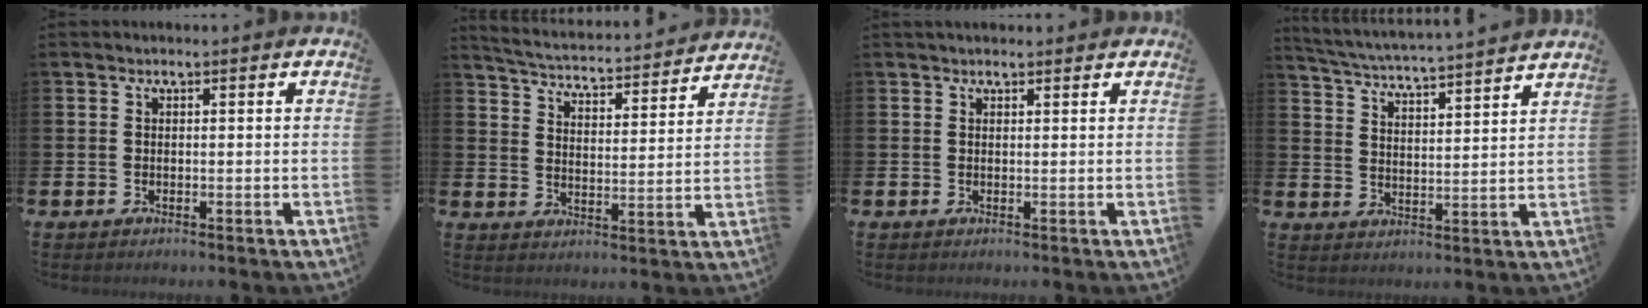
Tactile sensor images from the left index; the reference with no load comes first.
{"total": 4.6, "force": [4.6, 0.5, 0.6], "torque": [-0.038, -0.041, 0.074]}
{"total": 1.0, "force": [0.9, 0.4, 0.2], "torque": [0.004, 0.001, 0.015]}
{"total": 5.0, "force": [4.9, -0.5, 0.8], "torque": [-0.040, -0.041, 0.082]}